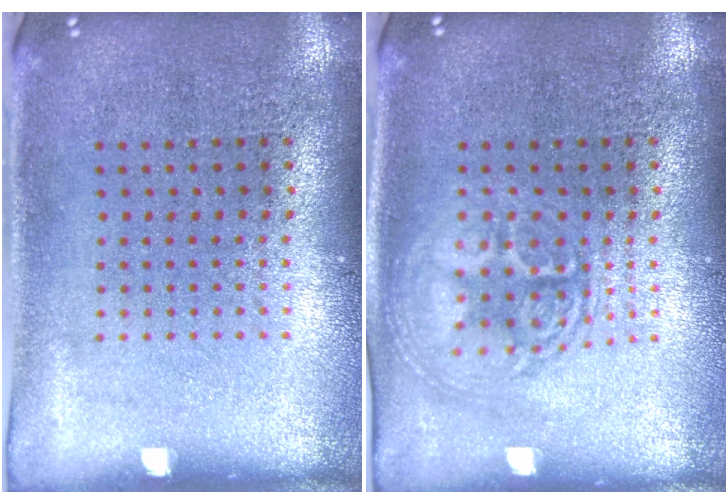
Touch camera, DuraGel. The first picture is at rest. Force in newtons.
{"total": 2.0, "press": 1.9, "slide": 0.3}